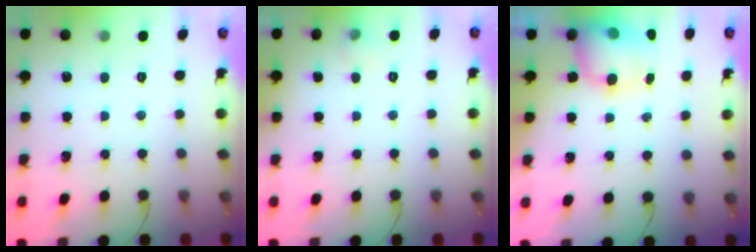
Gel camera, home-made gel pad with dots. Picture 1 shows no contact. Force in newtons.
{"total": 3.6, "press": 3.3, "slide": 1.5}
{"total": 8.5, "press": 8.4, "slide": 1.2}